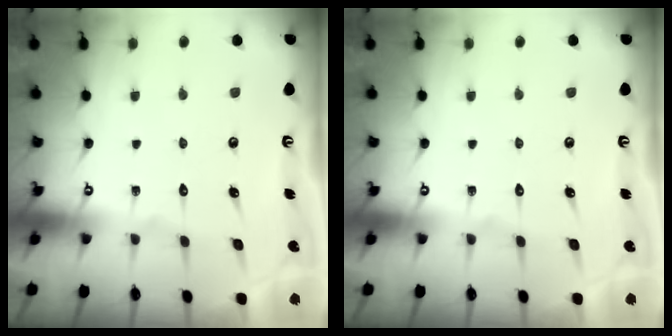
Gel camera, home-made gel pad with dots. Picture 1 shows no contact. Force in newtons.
{"total": 0.0}